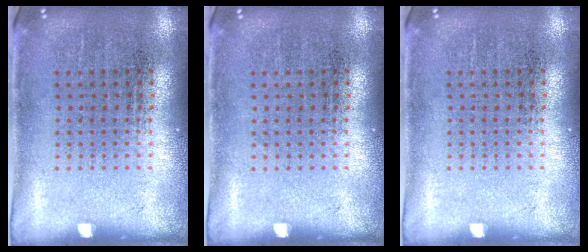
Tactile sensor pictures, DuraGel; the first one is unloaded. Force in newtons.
{"total": 0.0}
{"total": 0.0}